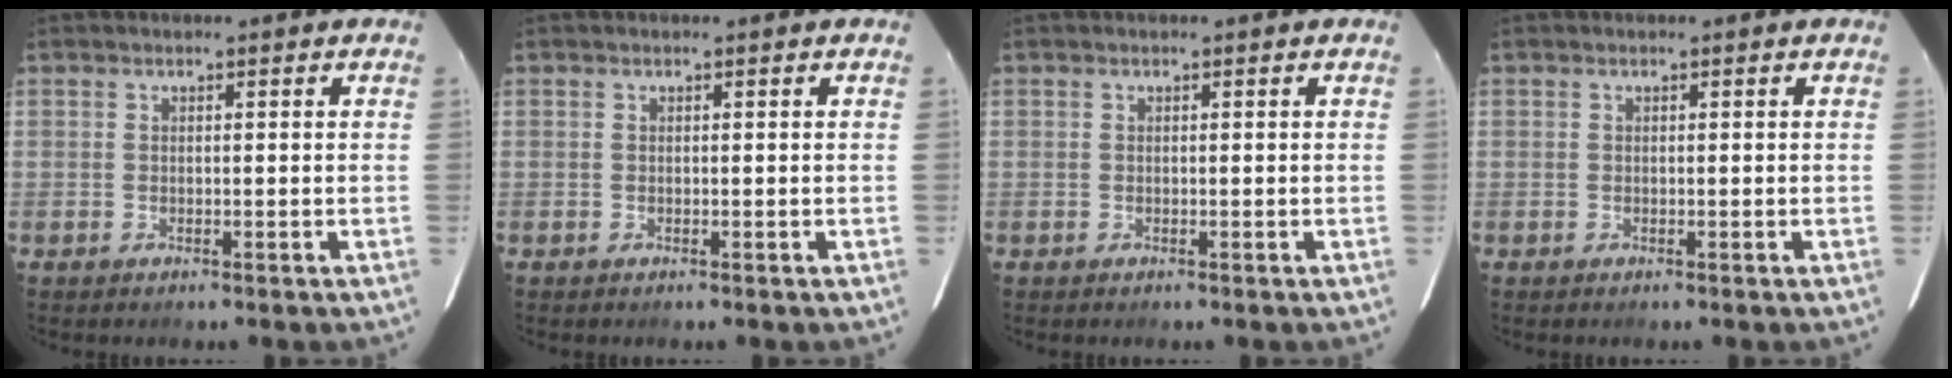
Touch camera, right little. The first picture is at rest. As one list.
[{"total": 0.0}, {"total": 0.0}, {"total": 0.0}]